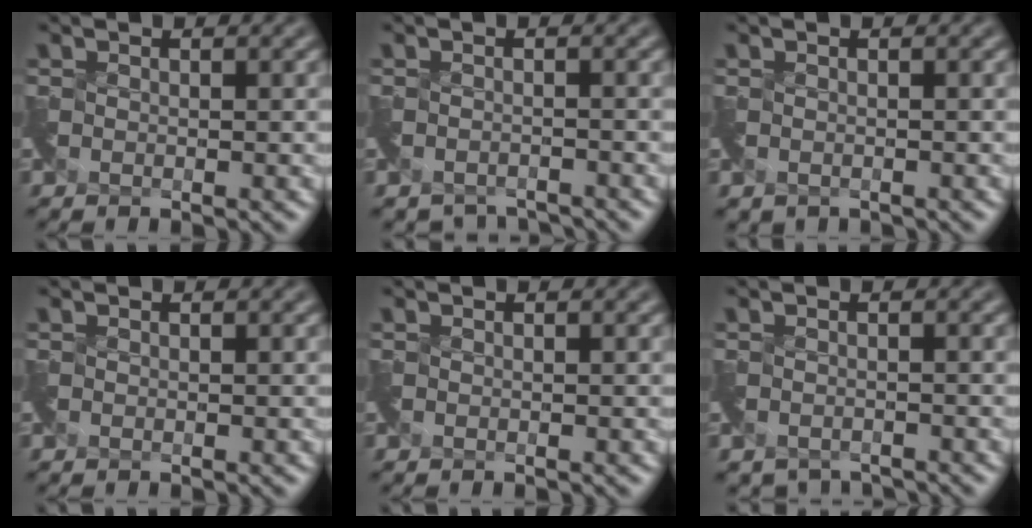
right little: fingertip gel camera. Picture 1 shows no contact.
{"total": 3.5, "force": [-3.1, 1.5, 0.7], "torque": [-0.009, -0.023, -0.050]}
{"total": 1.2, "force": [-0.6, 0.9, 0.6], "torque": [-0.017, -0.012, -0.010]}
{"total": 0.0}
{"total": 0.0}
{"total": 3.0, "force": [-2.4, 1.6, 0.8], "torque": [-0.014, -0.022, -0.038]}